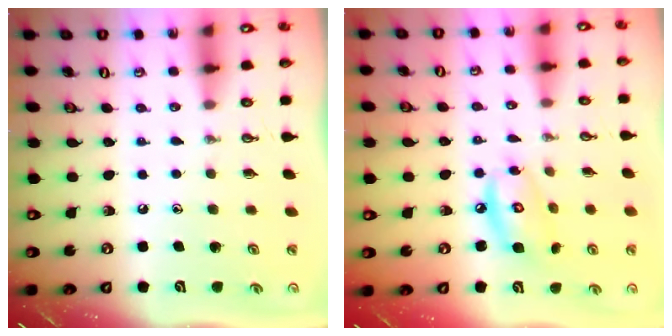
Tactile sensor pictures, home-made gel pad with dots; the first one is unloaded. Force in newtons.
{"total": 9.5, "press": 9.4, "slide": 0.7}